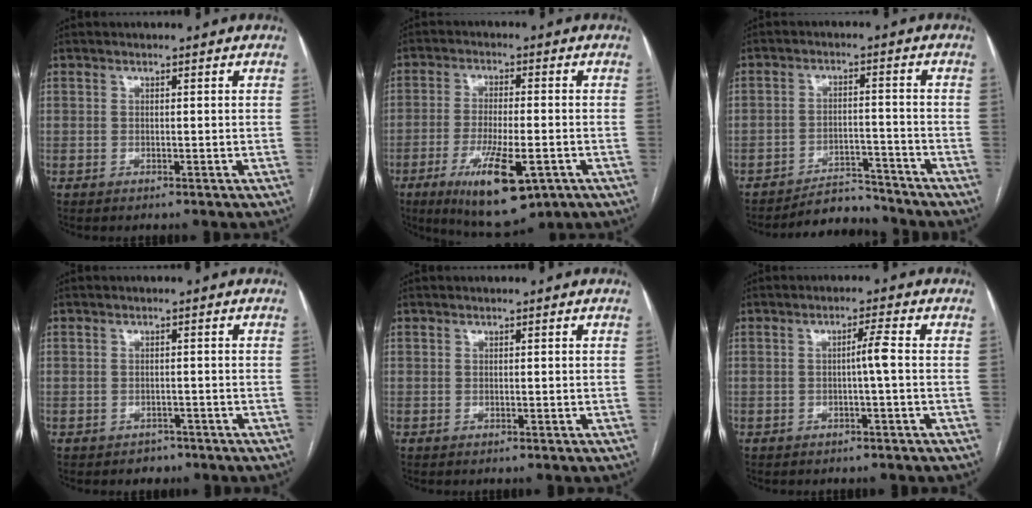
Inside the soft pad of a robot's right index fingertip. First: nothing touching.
{"total": 12.2, "force": [-5.4, 3.2, 10.4], "torque": [-0.180, -0.024, -0.077]}
{"total": 5.7, "force": [-5.5, 1.1, -0.4], "torque": [0.012, 0.012, -0.088]}
{"total": 2.0, "force": [-1.3, 1.5, 0.0], "torque": [-0.002, 0.009, -0.019]}
{"total": 0.0}
{"total": 2.5, "force": [-0.3, -0.5, 2.4], "torque": [-0.038, 0.002, -0.005]}